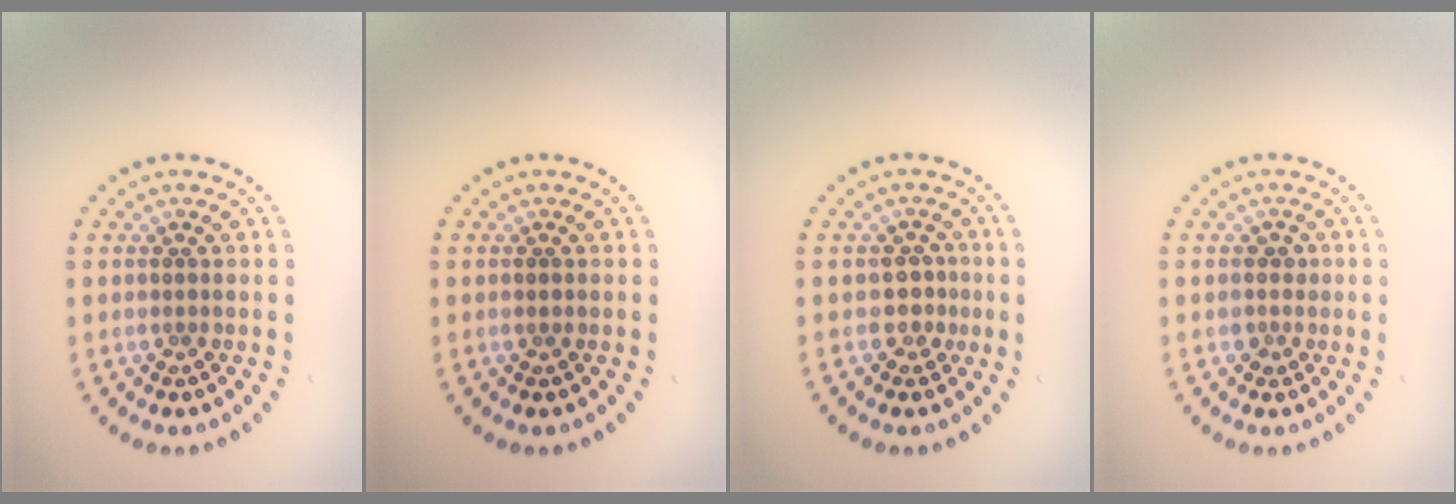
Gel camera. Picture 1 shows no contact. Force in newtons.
{"total": 0.5, "press": 0.5, "slide": 0.0}
{"total": 1.7, "press": 1.4, "slide": 1.0}
{"total": 1.2, "press": 1.0, "slide": 0.6}